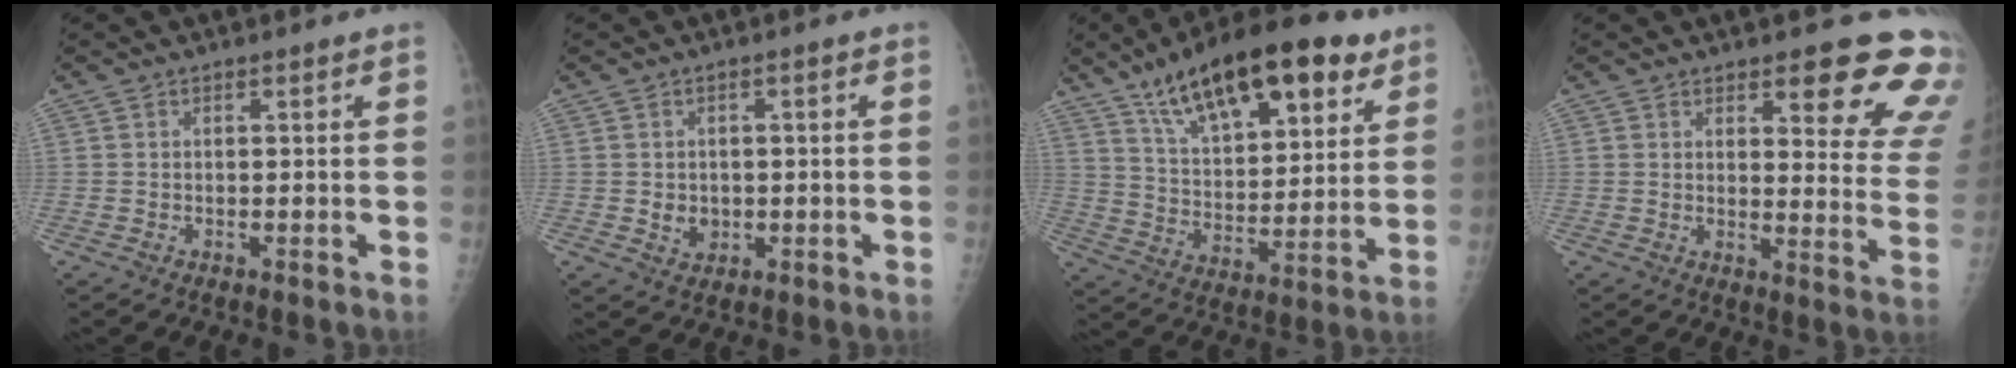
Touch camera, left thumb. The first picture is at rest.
{"total": 3.1, "force": [-0.5, 2.7, 1.5], "torque": [-0.008, 0.000, 0.001]}
{"total": 23.7, "force": [14.0, 9.6, 16.6], "torque": [-0.234, -0.033, 0.231]}
{"total": 15.8, "force": [10.5, 4.8, 10.7], "torque": [-0.086, -0.067, 0.113]}